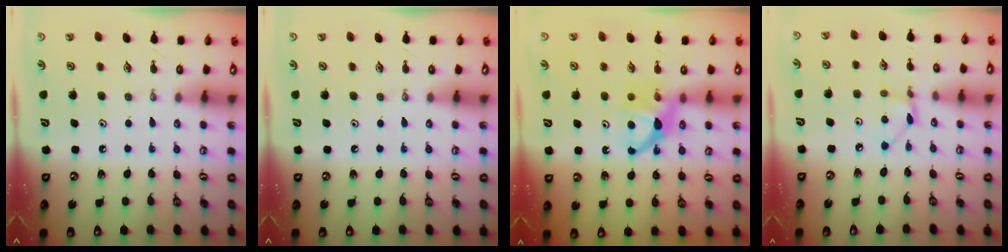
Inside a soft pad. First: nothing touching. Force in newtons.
{"total": 0.0}
{"total": 6.0, "press": 5.9, "slide": 0.9}
{"total": 3.1, "press": 3.1, "slide": 0.4}